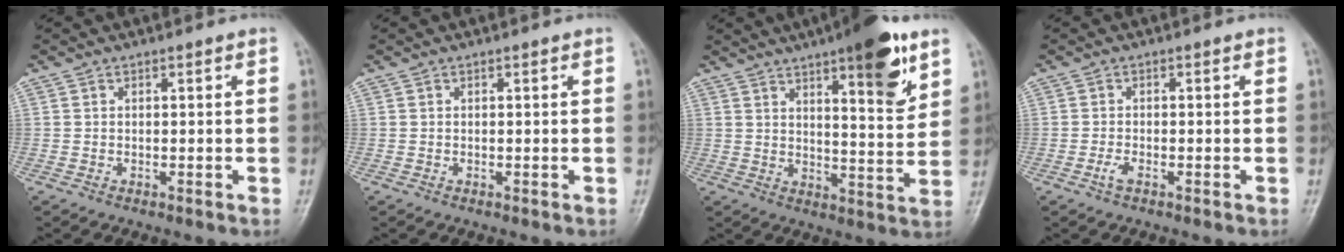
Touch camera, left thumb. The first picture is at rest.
{"total": 0.0}
{"total": 14.0, "force": [8.0, 3.5, 10.9], "torque": [-0.131, -0.043, 0.112]}
{"total": 1.7, "force": [-1.0, 0.6, 1.3], "torque": [-0.031, 0.005, -0.020]}